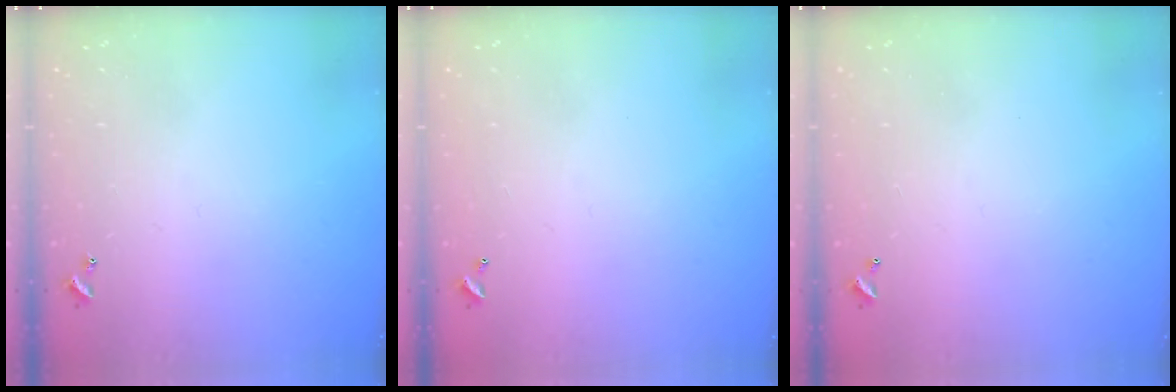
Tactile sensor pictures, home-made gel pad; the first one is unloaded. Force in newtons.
{"total": 2.9, "press": 2.9, "slide": 0.1}
{"total": 2.8, "press": 2.8, "slide": 0.1}